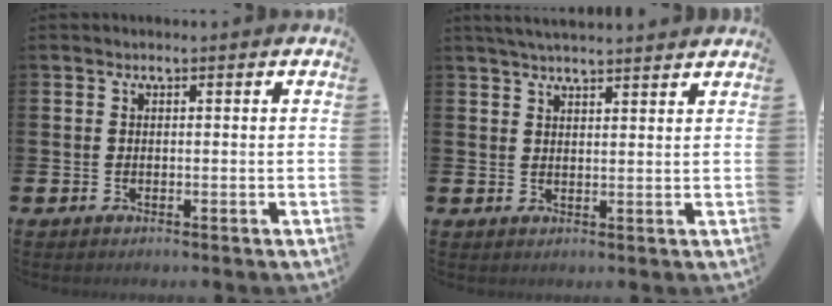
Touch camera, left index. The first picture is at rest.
{"total": 3.4, "force": [3.4, 0.1, 0.8], "torque": [-0.018, -0.010, 0.061]}